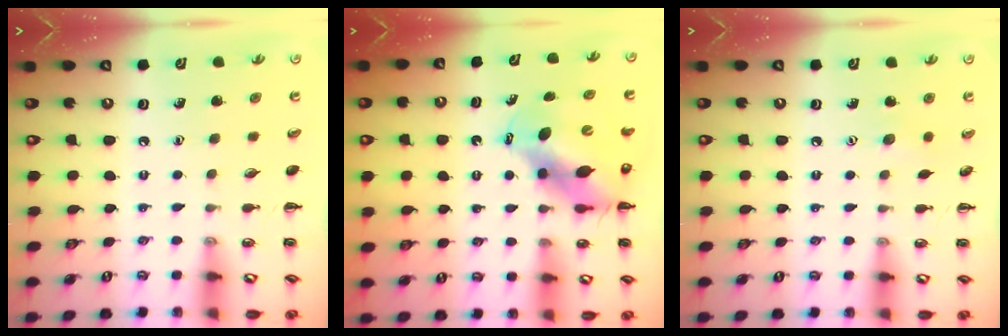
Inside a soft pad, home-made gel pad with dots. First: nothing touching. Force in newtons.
{"total": 10.9, "press": 10.5, "slide": 2.7}
{"total": 3.0, "press": 2.9, "slide": 0.6}